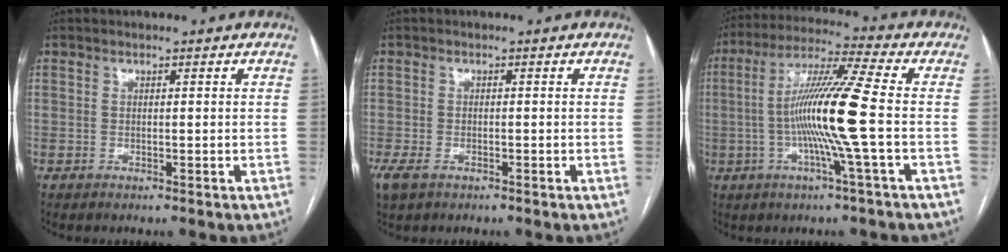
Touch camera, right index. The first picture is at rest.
{"total": 4.7, "force": [-2.8, 2.7, 2.7], "torque": [-0.070, -0.011, -0.047]}
{"total": 13.1, "force": [-1.7, -1.7, 12.8], "torque": [-0.240, -0.001, -0.038]}